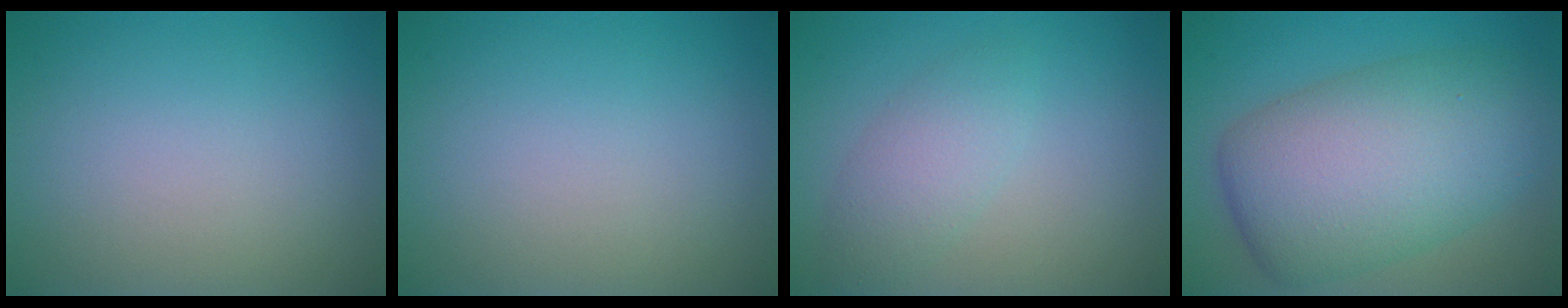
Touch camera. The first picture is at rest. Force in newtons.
{"total": 0.0}
{"total": 2.7, "press": 2.7, "slide": 0.0}
{"total": 10.6, "press": 10.6, "slide": 0.3}